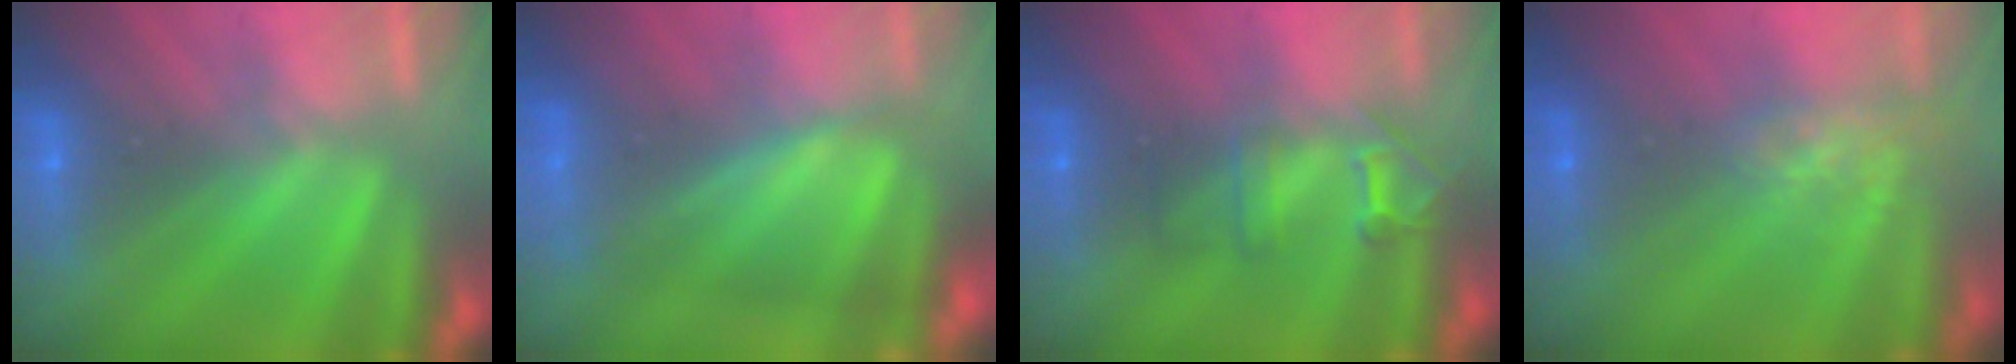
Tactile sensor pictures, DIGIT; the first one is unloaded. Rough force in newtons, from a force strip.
{"total": 4.7}
{"total": 2.5}
{"total": 4.2}